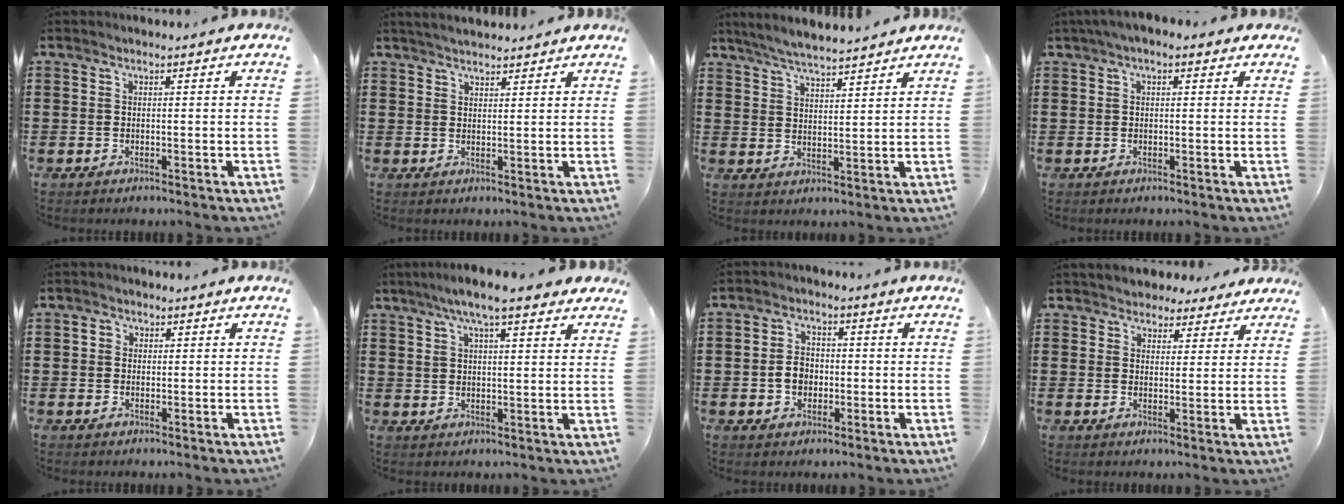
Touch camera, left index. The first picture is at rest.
{"total": 2.4, "force": [2.4, 0.0, 0.3], "torque": [-0.012, 0.000, 0.045]}
{"total": 5.0, "force": [4.8, 0.0, 1.4], "torque": [-0.042, -0.017, 0.086]}
{"total": 2.1, "force": [0.7, 1.0, 1.7], "torque": [-0.035, 0.008, 0.010]}
{"total": 1.4, "force": [0.4, 1.3, 0.5], "torque": [-0.013, 0.009, 0.005]}
{"total": 7.1, "force": [5.3, 1.1, 4.6], "torque": [-0.100, 0.000, 0.093]}
{"total": 3.8, "force": [-0.6, 3.0, 2.3], "torque": [-0.050, 0.007, -0.014]}
{"total": 3.9, "force": [3.5, 1.6, 0.1], "torque": [-0.010, -0.005, 0.064]}